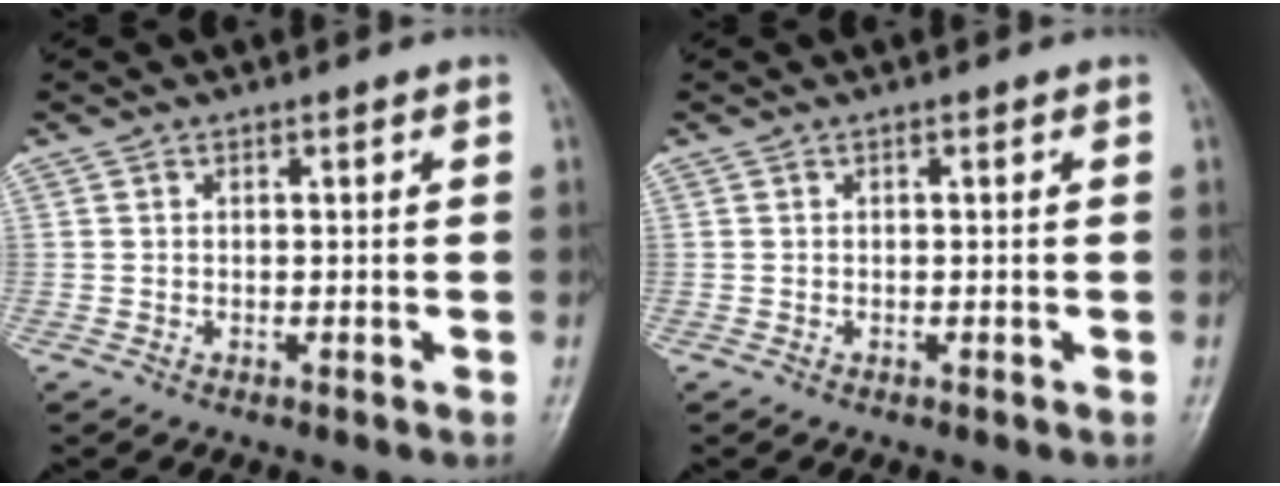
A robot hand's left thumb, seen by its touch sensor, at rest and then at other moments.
{"total": 0.0}